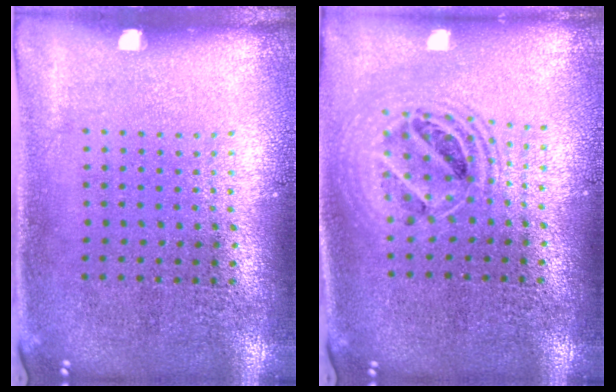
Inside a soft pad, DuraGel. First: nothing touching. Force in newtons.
{"total": 1.8, "press": 1.5, "slide": 1.0}